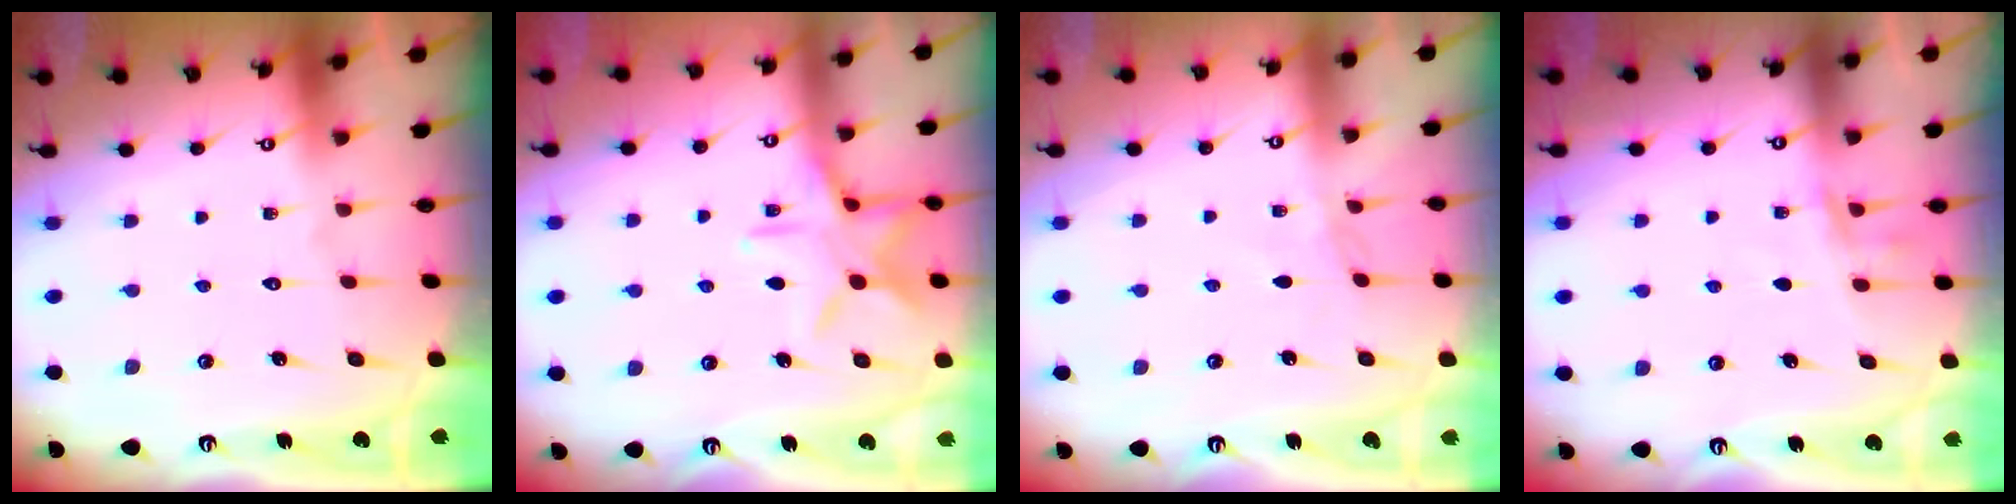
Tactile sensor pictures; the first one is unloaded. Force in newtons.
{"total": 10.8, "press": 10.8, "slide": 0.6}
{"total": 2.5, "press": 2.5, "slide": 0.4}
{"total": 6.2, "press": 6.0, "slide": 1.6}